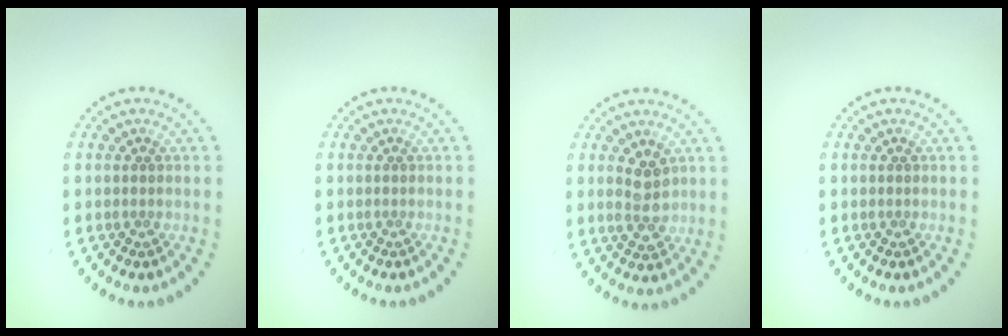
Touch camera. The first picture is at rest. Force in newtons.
{"total": 0.0}
{"total": 2.5, "press": 2.4, "slide": 0.6}
{"total": 0.0}